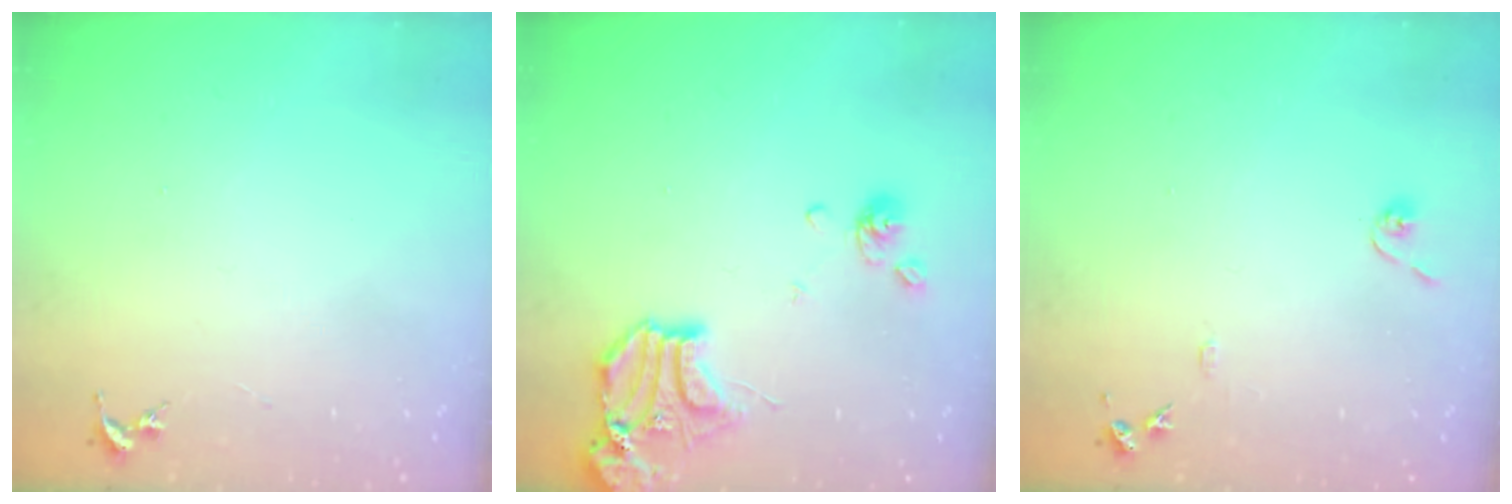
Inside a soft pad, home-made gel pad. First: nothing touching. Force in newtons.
{"total": 14.9, "press": 14.7, "slide": 2.2}
{"total": 7.9, "press": 7.9, "slide": 0.8}